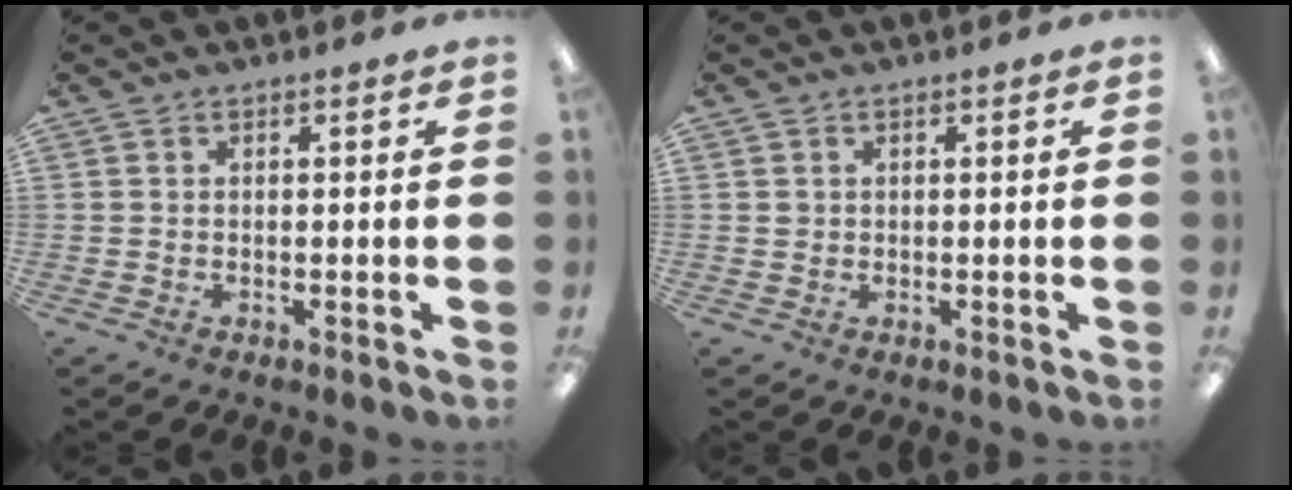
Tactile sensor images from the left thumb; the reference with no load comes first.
{"total": 0.8, "force": [0.3, 0.7, 0.0], "torque": [0.001, 0.003, 0.005]}